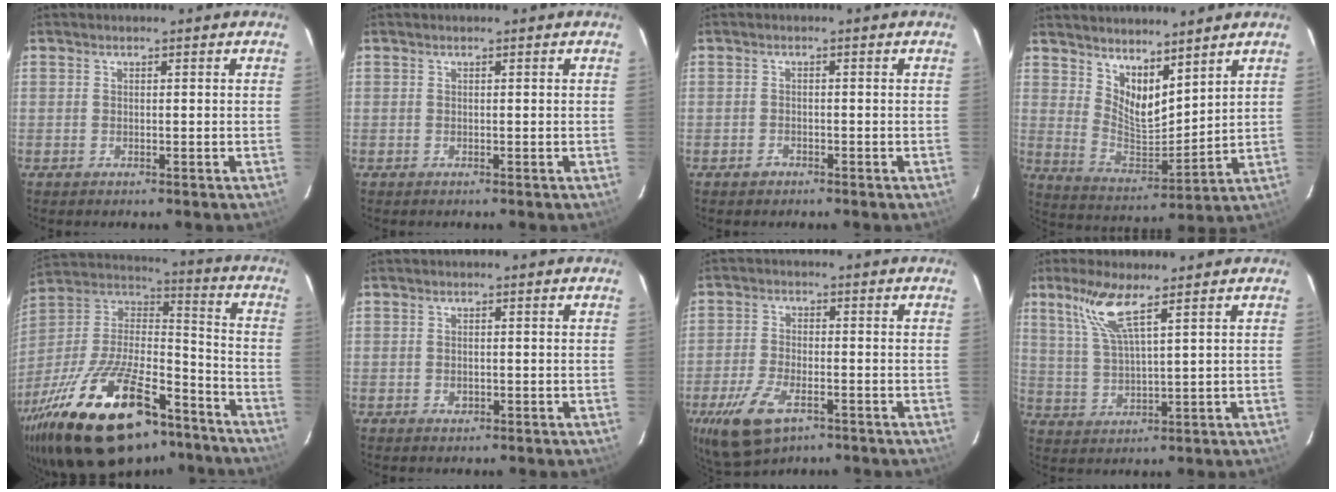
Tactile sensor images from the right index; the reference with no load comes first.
{"total": 0.0}
{"total": 1.3, "force": [-0.9, 0.9, 0.3], "torque": [-0.004, 0.004, -0.015]}
{"total": 10.1, "force": [7.5, 3.8, 5.7], "torque": [-0.096, -0.011, 0.144]}
{"total": 34.5, "force": [-23.0, 13.8, 21.7], "torque": [-0.417, -0.016, -0.353]}
{"total": 1.1, "force": [-0.3, 0.9, 0.6], "torque": [-0.009, 0.001, -0.004]}
{"total": 10.9, "force": [-5.8, 5.2, 7.6], "torque": [-0.175, -0.020, -0.105]}
{"total": 7.8, "force": [4.8, 0.9, 6.0], "torque": [-0.133, 0.002, 0.103]}